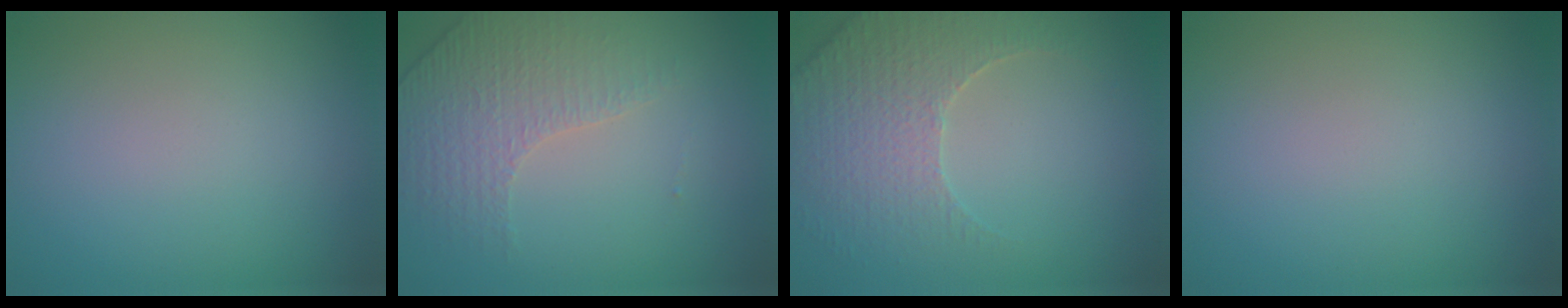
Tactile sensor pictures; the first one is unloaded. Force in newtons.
{"total": 4.2, "press": 2.9, "slide": 3.1}
{"total": 3.8, "press": 3.7, "slide": 0.9}
{"total": 0.0}